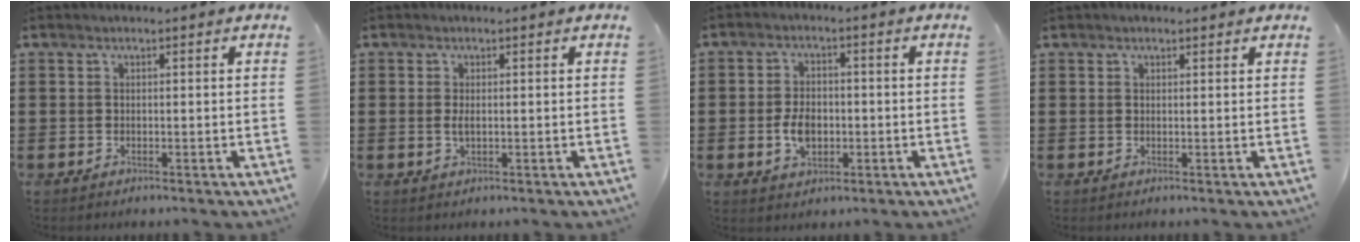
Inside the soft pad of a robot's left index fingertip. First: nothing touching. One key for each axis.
{"total": 1.6, "fx": 0.1, "fy": 0.6, "fz": 1.5, "tx": -0.037, "ty": -0.002, "tz": -0.002}
{"total": 4.9, "fx": -0.8, "fy": 3.1, "fz": 3.6, "tx": -0.075, "ty": -0.003, "tz": -0.020}
{"total": 0.9, "fx": 0.8, "fy": 0.4, "fz": 0.3, "tx": -0.008, "ty": 0.004, "tz": 0.015}